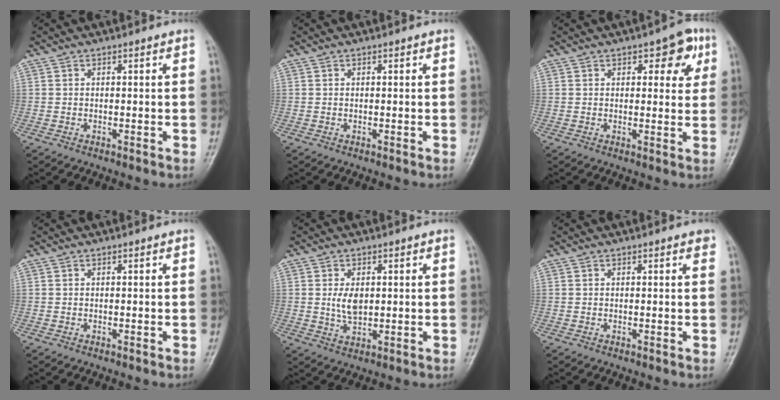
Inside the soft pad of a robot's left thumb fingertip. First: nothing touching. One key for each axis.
{"total": 0.0}
{"total": 6.6, "fx": 2.8, "fy": 3.3, "fz": 4.9, "tx": -0.028, "ty": -0.007, "tz": 0.028}
{"total": 0.0}
{"total": 4.6, "fx": 0.6, "fy": 2.8, "fz": 3.7, "tx": -0.062, "ty": -0.008, "tz": 0.015}
{"total": 1.0, "fx": 0.7, "fy": 0.3, "fz": 0.7, "tx": -0.009, "ty": -0.001, "tz": 0.005}